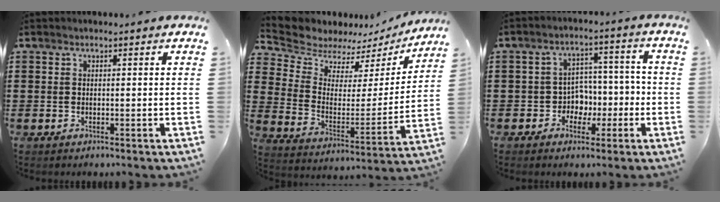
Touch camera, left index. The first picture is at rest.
{"total": 6.7, "force": [6.2, 2.6, 0.5], "torque": [-0.053, -0.043, 0.109]}
{"total": 5.1, "force": [-1.4, 4.7, 1.3], "torque": [-0.035, 0.002, -0.028]}